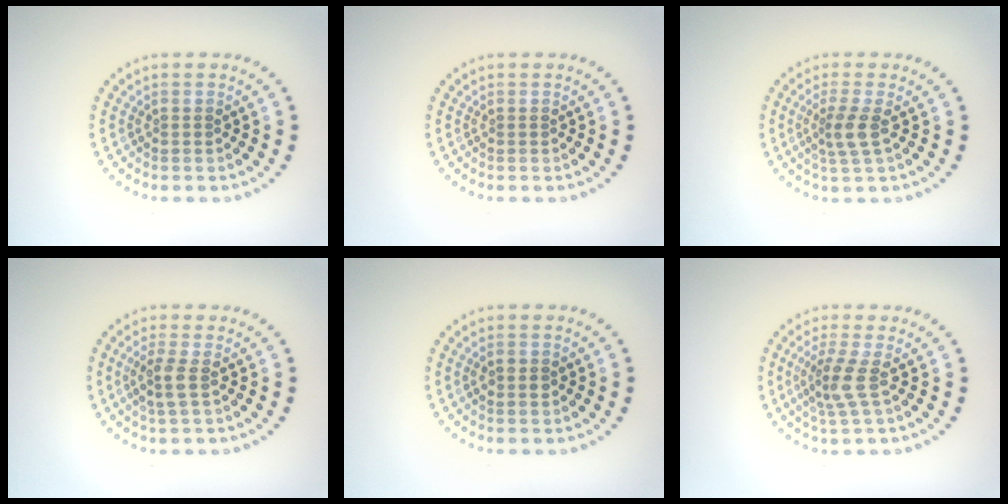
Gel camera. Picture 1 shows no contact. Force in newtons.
{"total": 0.0}
{"total": 2.5, "press": 1.9, "slide": 1.6}
{"total": 1.8, "press": 1.6, "slide": 0.9}
{"total": 1.6, "press": 1.6, "slide": 0.1}
{"total": 2.8, "press": 2.1, "slide": 1.9}